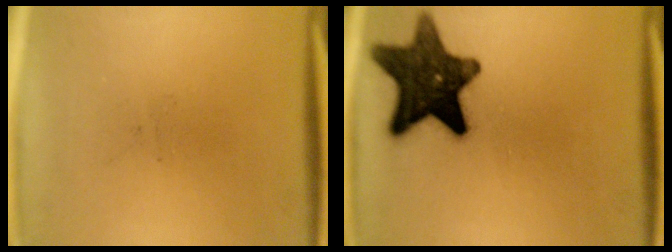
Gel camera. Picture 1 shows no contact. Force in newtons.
{"total": 14.3}